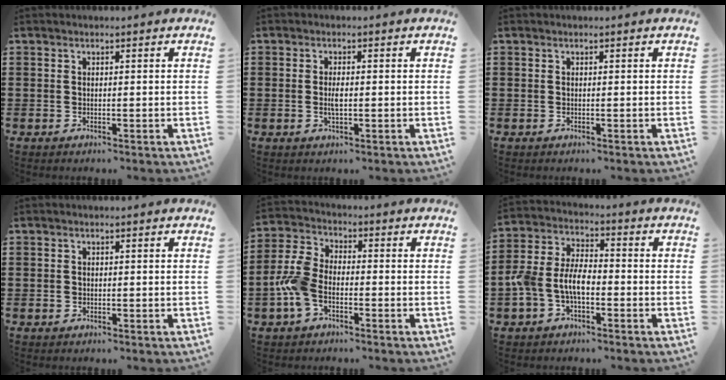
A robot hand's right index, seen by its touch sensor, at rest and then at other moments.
{"total": 2.3, "force": [-0.2, 0.8, 2.2], "torque": [-0.048, -0.004, -0.006]}
{"total": 0.0}
{"total": 0.0}
{"total": 6.7, "force": [-2.3, 3.7, 5.1], "torque": [-0.137, -0.003, -0.052]}
{"total": 6.9, "force": [-2.2, 3.9, 5.3], "torque": [-0.135, -0.001, -0.049]}